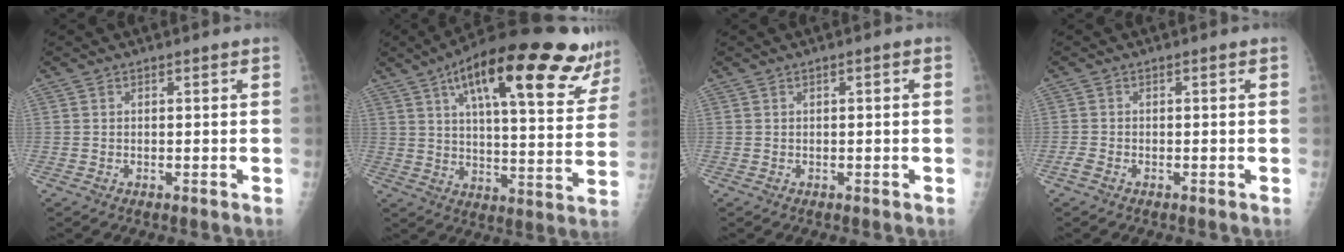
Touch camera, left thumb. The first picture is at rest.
{"total": 26.9, "force": [16.3, 7.7, 19.9], "torque": [-0.267, -0.030, 0.238]}
{"total": 0.8, "force": [0.1, 0.2, 0.7], "torque": [-0.011, 0.002, 0.001]}
{"total": 1.4, "force": [-0.8, 0.7, 0.9], "torque": [-0.026, 0.001, -0.018]}